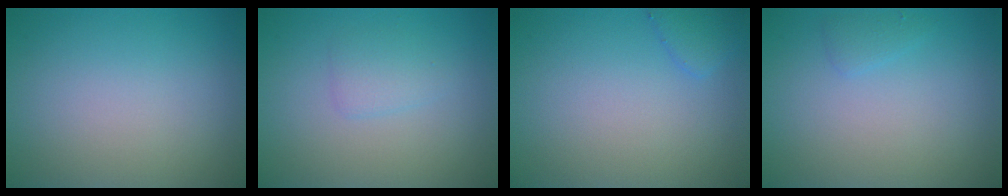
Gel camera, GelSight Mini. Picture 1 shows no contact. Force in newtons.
{"total": 1.5, "press": 1.5, "slide": 0.1}
{"total": 1.5, "press": 1.5, "slide": 0.1}
{"total": 0.9, "press": 0.9, "slide": 0.1}